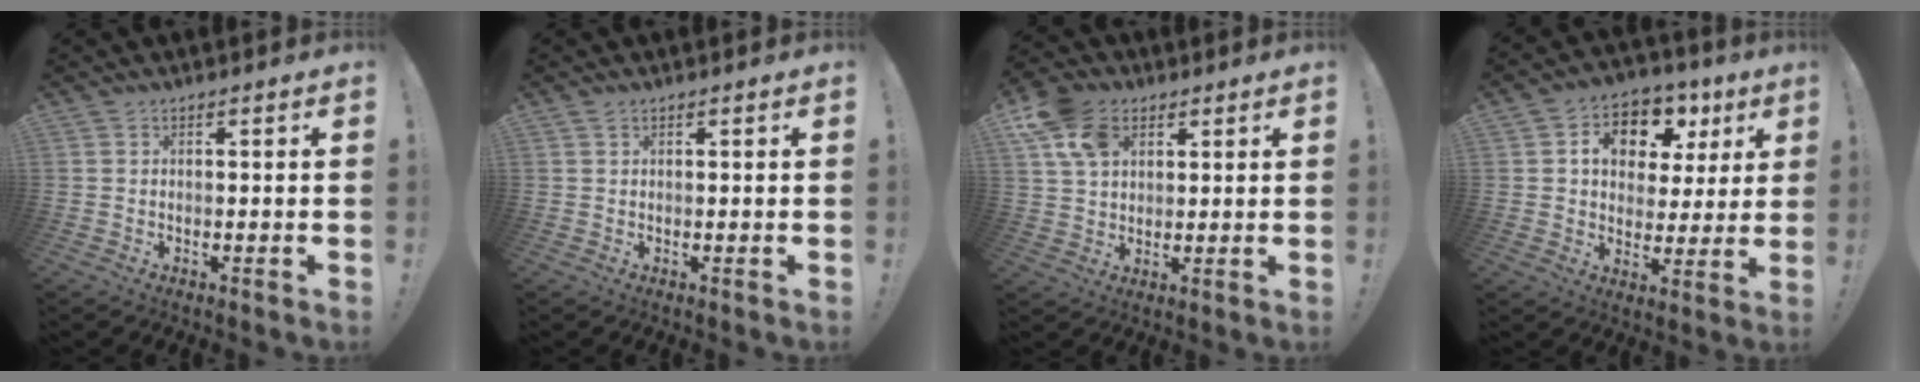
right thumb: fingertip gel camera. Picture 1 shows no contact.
{"total": 0.7, "force": [0.5, 0.2, 0.4], "torque": [-0.005, -0.001, 0.009]}
{"total": 11.7, "force": [5.3, 8.2, 6.5], "torque": [-0.116, -0.009, 0.104]}
{"total": 11.1, "force": [4.8, 8.0, 5.9], "torque": [-0.095, -0.026, 0.092]}